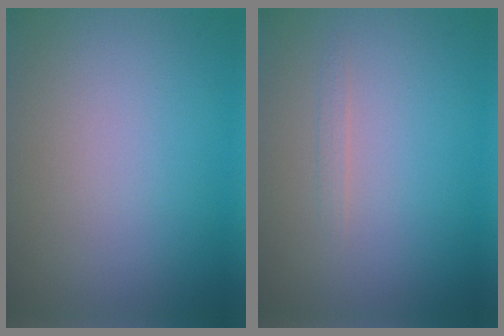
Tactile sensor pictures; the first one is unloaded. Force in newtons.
{"total": 0.7, "press": 0.7, "slide": 0.1}